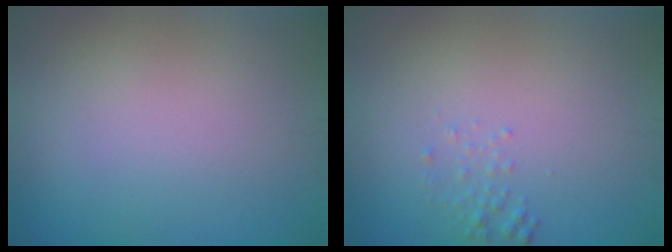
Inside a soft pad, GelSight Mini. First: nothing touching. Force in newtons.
{"total": 1.0, "press": 1.0, "slide": 0.0}